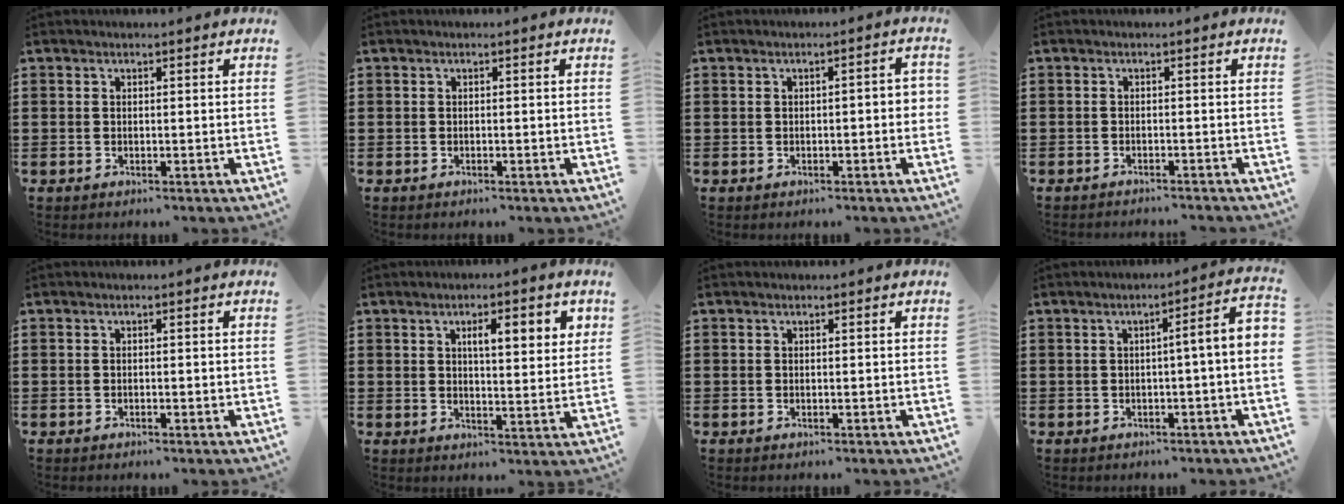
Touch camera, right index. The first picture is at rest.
{"total": 0.0}
{"total": 1.7, "force": [-0.5, 0.5, 1.5], "torque": [-0.027, -0.001, -0.011]}
{"total": 1.0, "force": [-1.0, -0.1, 0.1], "torque": [-0.004, 0.002, -0.020]}
{"total": 0.0}
{"total": 5.5, "force": [2.1, 1.6, 4.8], "torque": [-0.074, -0.002, 0.027]}
{"total": 0.0}
{"total": 4.1, "force": [-0.8, -0.1, 4.0], "torque": [-0.071, -0.004, -0.017]}